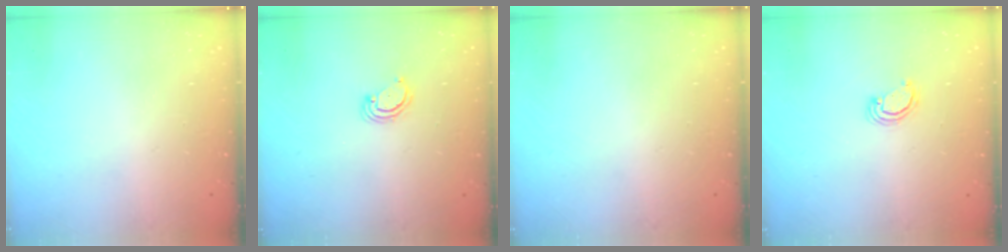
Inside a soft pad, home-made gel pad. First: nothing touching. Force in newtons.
{"total": 2.9, "press": 2.9, "slide": 0.3}
{"total": 0.0}
{"total": 2.3, "press": 2.3, "slide": 0.3}